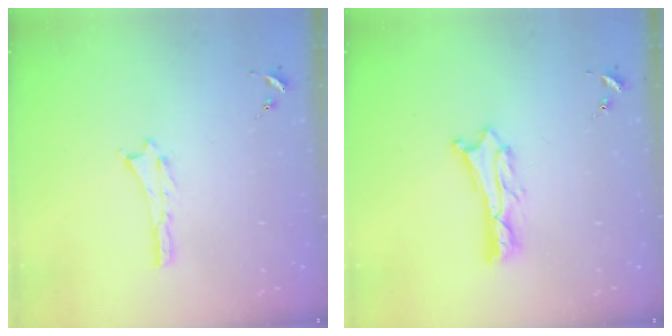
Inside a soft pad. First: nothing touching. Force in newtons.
{"total": 1.8, "press": 1.8, "slide": 0.2}